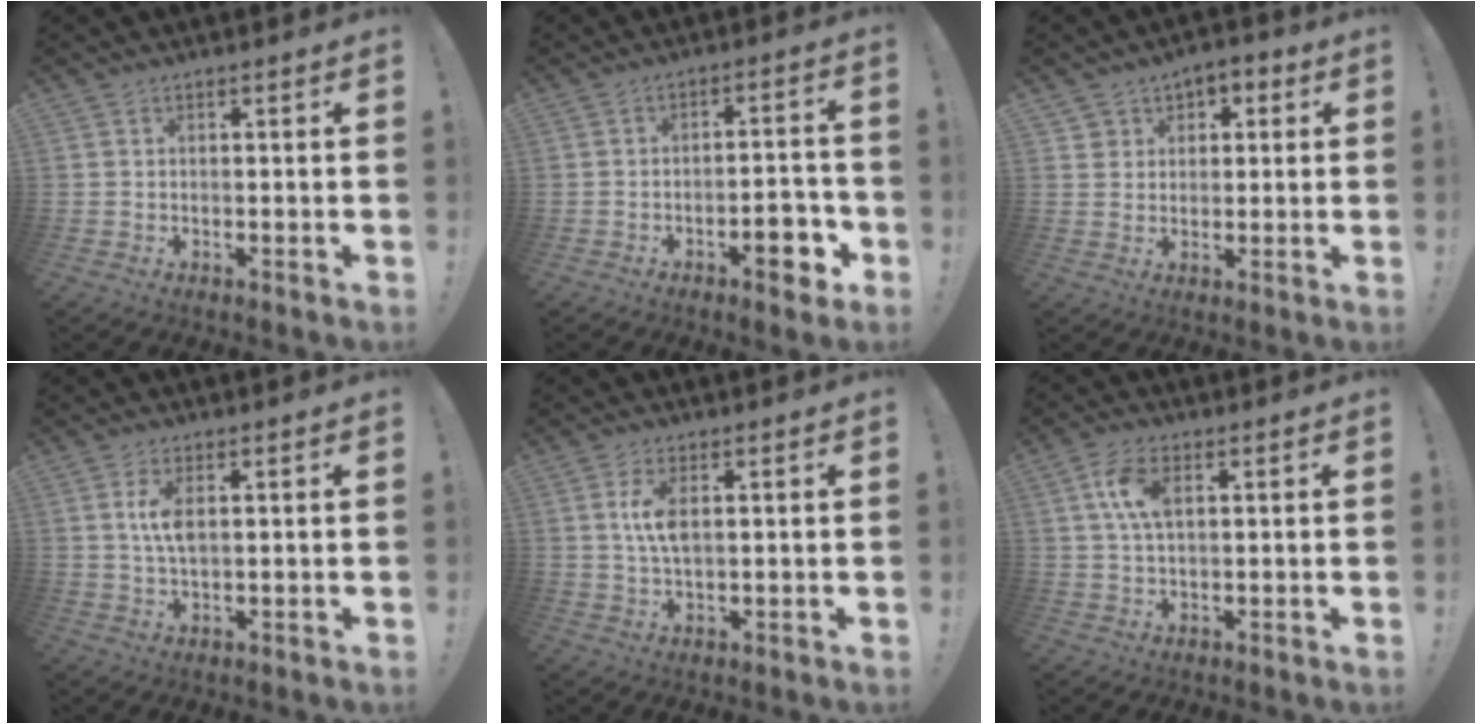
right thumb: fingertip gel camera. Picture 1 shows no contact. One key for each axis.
{"total": 8.6, "fx": -4.5, "fy": 3.1, "fz": 6.6, "tx": -0.076, "ty": 0.019, "tz": -0.075}
{"total": 4.5, "fx": 1.3, "fy": 4.3, "fz": 0.7, "tx": -0.008, "ty": -0.009, "tz": 0.023}
{"total": 5.4, "fx": 1.2, "fy": 2.3, "fz": 4.8, "tx": -0.093, "ty": 0.000, "tz": 0.017}
{"total": 6.0, "fx": 1.3, "fy": 2.6, "fz": 5.2, "tx": -0.102, "ty": 0.000, "tz": 0.020}
{"total": 8.0, "fx": 2.3, "fy": 4.4, "fz": 6.3, "tx": -0.135, "ty": 0.005, "tz": 0.041}